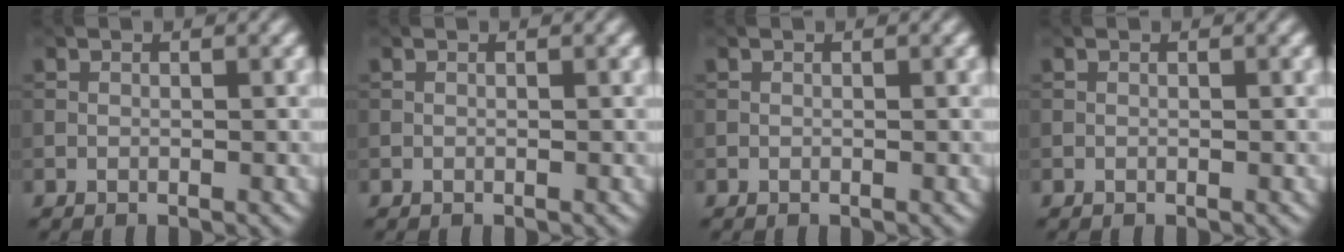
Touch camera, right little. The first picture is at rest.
{"total": 0.0}
{"total": 0.0}
{"total": 0.0}